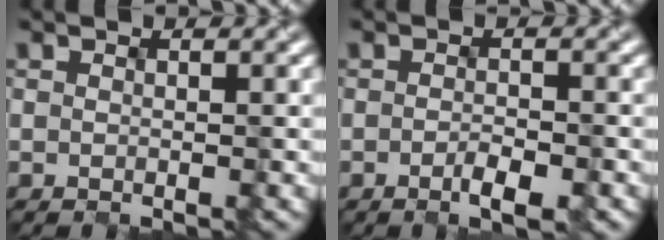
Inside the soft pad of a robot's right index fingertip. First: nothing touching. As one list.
[{"total": 2.3, "force": [-1.2, 0.6, 1.8], "torque": [-0.035, -0.005, -0.015]}]